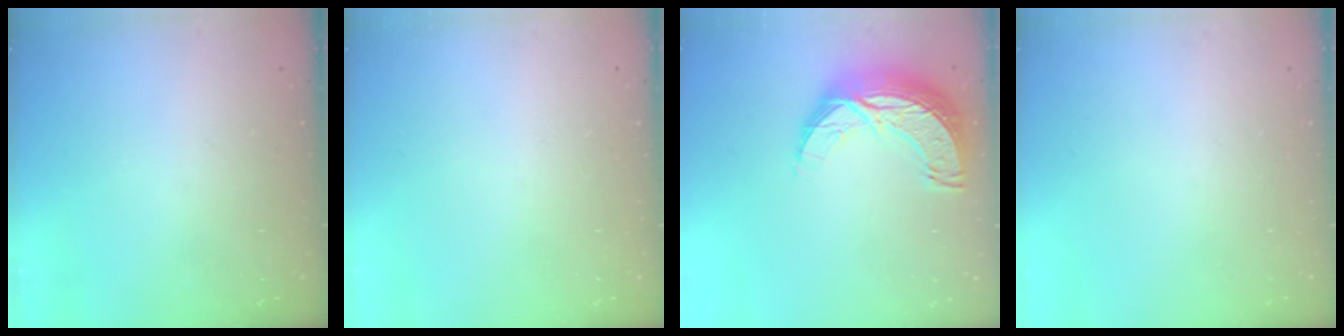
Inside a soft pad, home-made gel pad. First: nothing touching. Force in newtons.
{"total": 0.0}
{"total": 12.4, "press": 12.4, "slide": 0.9}
{"total": 0.0}